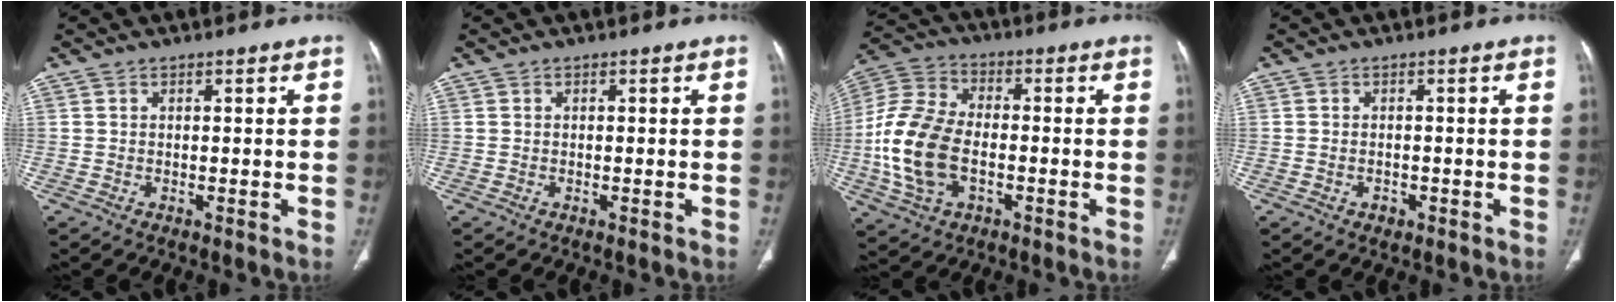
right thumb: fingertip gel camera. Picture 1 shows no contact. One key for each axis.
{"total": 0.0}
{"total": 16.1, "fx": -2.8, "fy": 10.0, "fz": 12.2, "tx": -0.261, "ty": 0.020, "tz": -0.053}
{"total": 1.6, "fx": -0.7, "fy": 1.2, "fz": 0.8, "tx": -0.012, "ty": 0.009, "tz": -0.004}